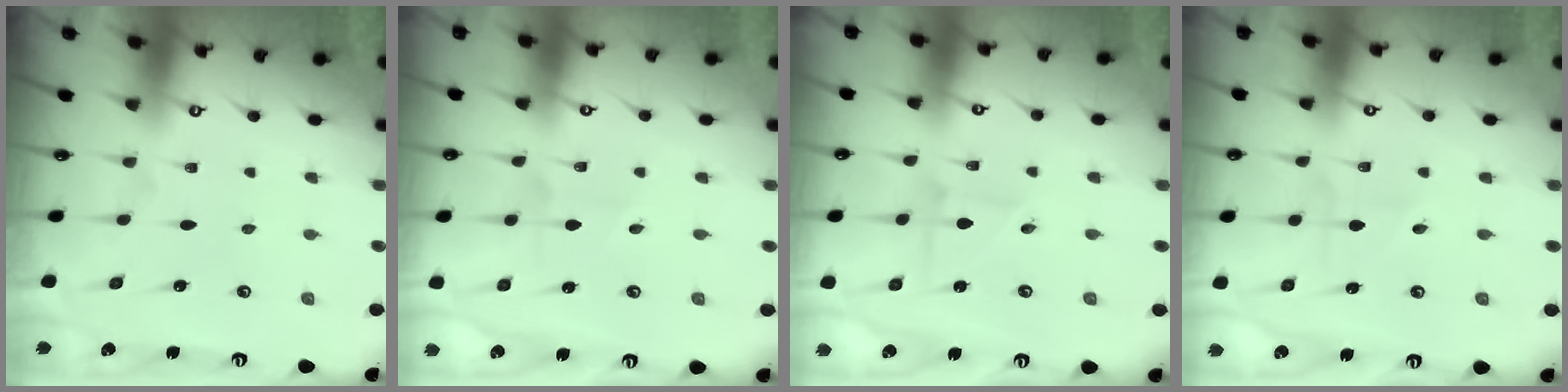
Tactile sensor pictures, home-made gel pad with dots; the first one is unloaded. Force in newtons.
{"total": 2.3, "press": 2.3, "slide": 0.3}
{"total": 2.8, "press": 2.8, "slide": 0.3}
{"total": 2.9, "press": 2.8, "slide": 0.4}